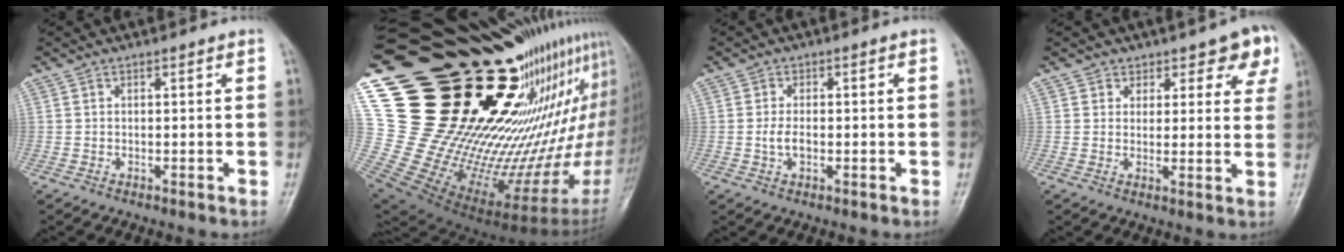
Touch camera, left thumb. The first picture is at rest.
{"total": 46.2, "force": [28.7, 12.8, 33.9], "torque": [-0.440, -0.117, 0.479]}
{"total": 2.8, "force": [-0.5, 1.8, 2.1], "torque": [-0.038, 0.009, -0.010]}
{"total": 7.6, "force": [4.9, 4.9, 2.9], "torque": [0.017, -0.025, 0.051]}